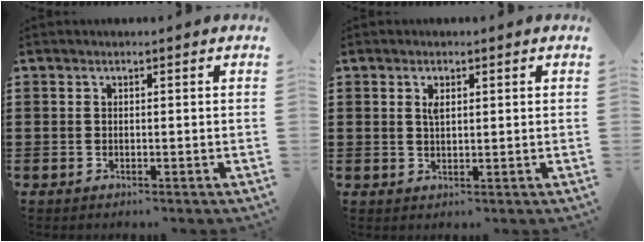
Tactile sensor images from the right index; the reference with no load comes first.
{"total": 1.8, "force": [0.7, 0.7, 1.5], "torque": [-0.033, 0.003, 0.011]}